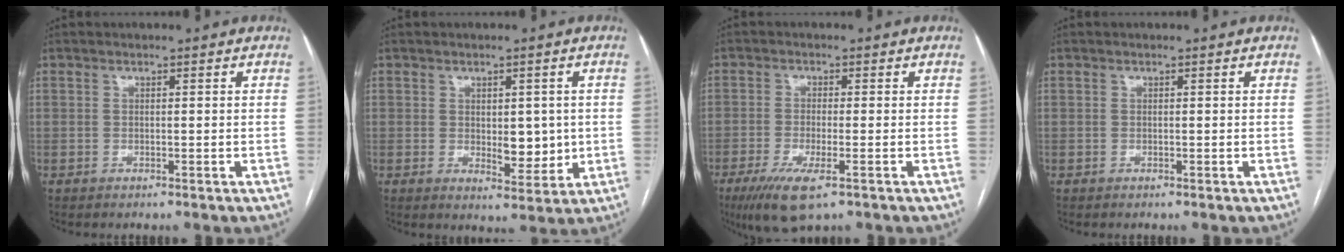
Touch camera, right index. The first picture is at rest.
{"total": 5.2, "force": [0.3, 2.8, 4.4], "torque": [-0.050, -0.005, 0.016]}
{"total": 7.4, "force": [-4.1, 1.5, 6.0], "torque": [-0.114, -0.020, -0.068]}
{"total": 0.0}